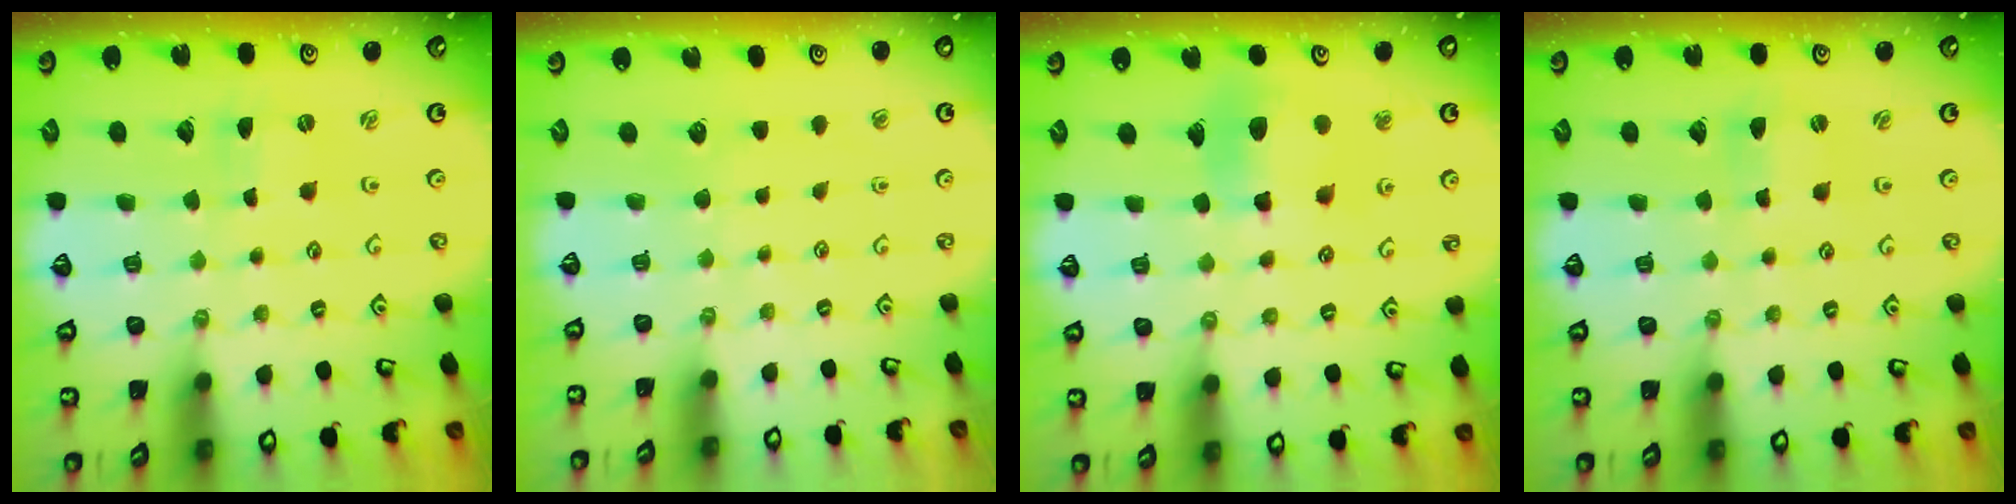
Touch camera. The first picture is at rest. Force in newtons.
{"total": 0.0}
{"total": 11.2, "press": 11.1, "slide": 1.4}
{"total": 1.1, "press": 1.1, "slide": 0.1}